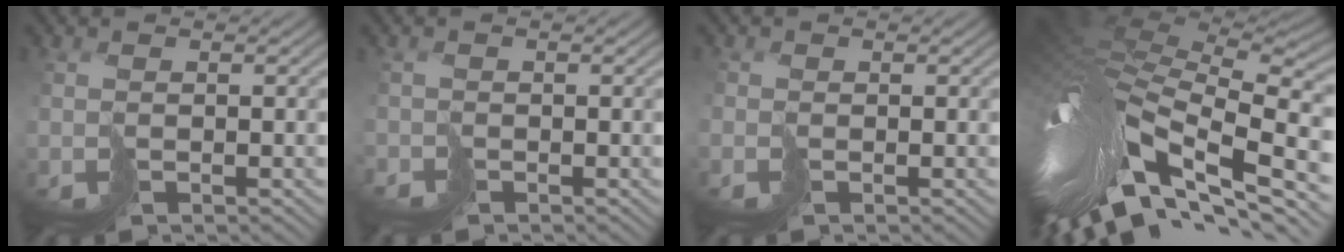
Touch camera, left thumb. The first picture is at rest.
{"total": 1.4, "force": [-1.2, 0.2, -0.6], "torque": [0.011, -0.010, -0.027]}
{"total": 1.0, "force": [-0.6, 0.7, 0.4], "torque": [-0.014, -0.004, -0.013]}
{"total": 15.8, "force": [-2.1, 8.4, 13.2], "torque": [-0.284, -0.032, -0.026]}